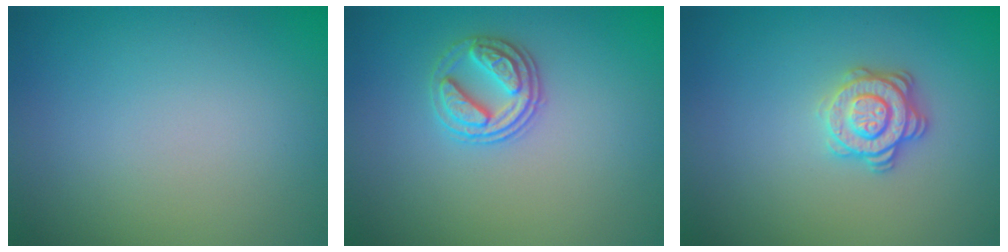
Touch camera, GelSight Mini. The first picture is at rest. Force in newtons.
{"total": 2.7, "press": 2.7, "slide": 0.7}
{"total": 2.9, "press": 2.8, "slide": 0.9}